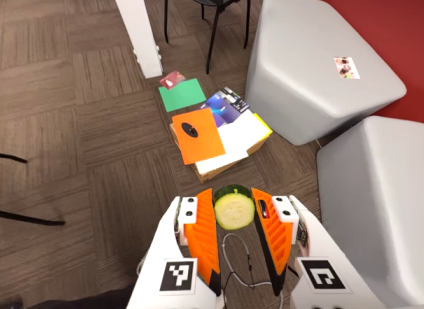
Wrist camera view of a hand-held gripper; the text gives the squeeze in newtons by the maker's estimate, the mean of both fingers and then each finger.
{"total": 9.0, "left": 9.0, "right": 8.9}